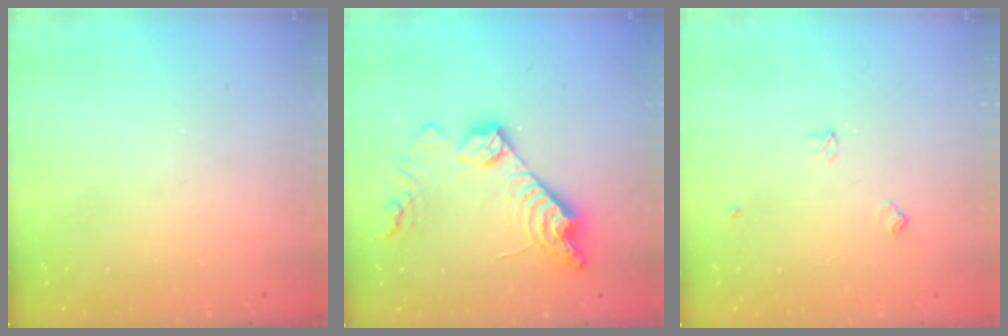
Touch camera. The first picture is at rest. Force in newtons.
{"total": 15.8, "press": 15.8, "slide": 1.2}
{"total": 4.6, "press": 4.6, "slide": 0.7}